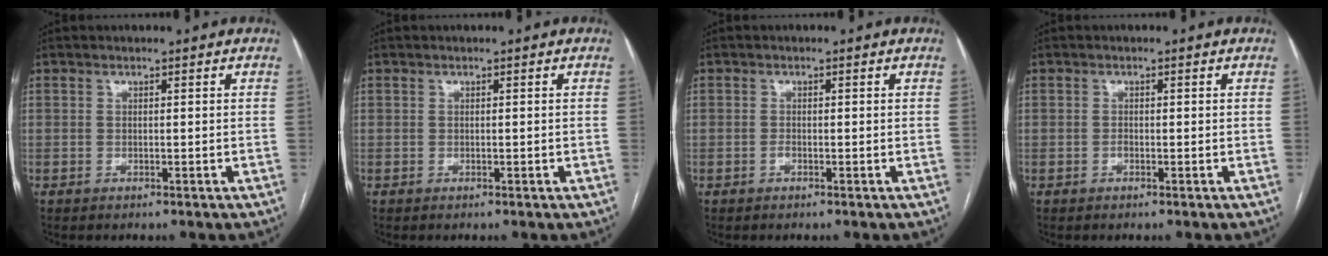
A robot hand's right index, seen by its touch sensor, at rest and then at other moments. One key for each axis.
{"total": 0.0}
{"total": 0.6, "fx": -0.3, "fy": 0.3, "fz": 0.4, "tx": -0.004, "ty": 0.002, "tz": -0.007}
{"total": 0.5, "fx": -0.3, "fy": 0.3, "fz": 0.3, "tx": -0.002, "ty": 0.002, "tz": -0.007}